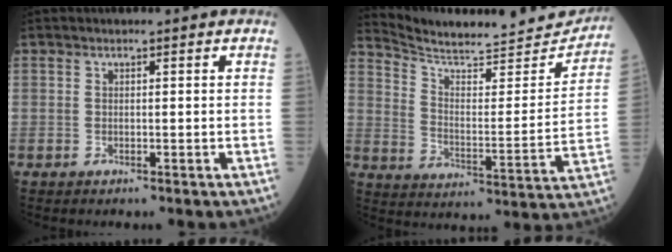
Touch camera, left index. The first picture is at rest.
{"total": 20.8, "force": [19.9, 3.1, 5.0], "torque": [-0.076, -0.051, 0.272]}